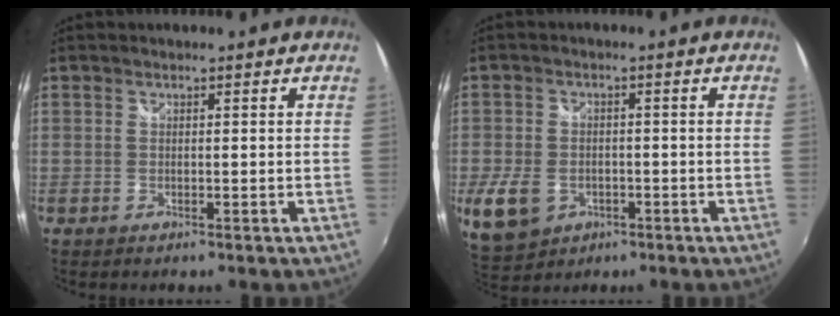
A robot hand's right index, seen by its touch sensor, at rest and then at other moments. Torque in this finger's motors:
{"motor_torque": [1.01, -0.27, 0.43, 0.04]}